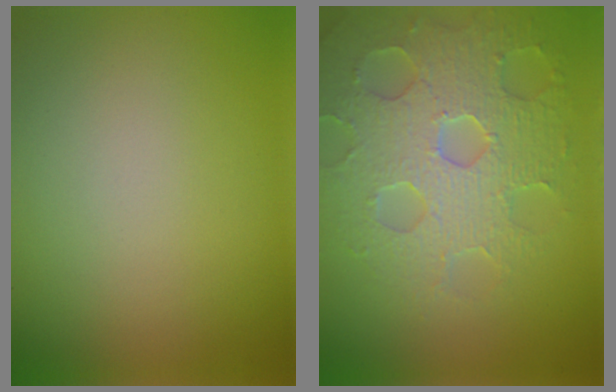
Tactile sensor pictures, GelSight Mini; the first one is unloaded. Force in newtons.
{"total": 7.3, "press": 5.7, "slide": 4.5}